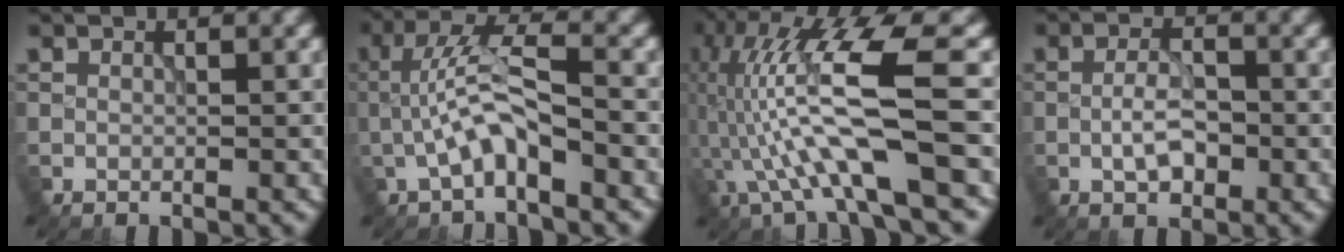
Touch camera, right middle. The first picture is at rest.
{"total": 4.6, "force": [-1.4, 1.3, 4.2], "torque": [-0.086, 0.019, -0.031]}
{"total": 10.8, "force": [-1.9, 1.9, 10.5], "torque": [-0.213, 0.019, -0.033]}
{"total": 2.9, "force": [-0.8, 1.5, 2.4], "torque": [-0.045, 0.001, -0.016]}